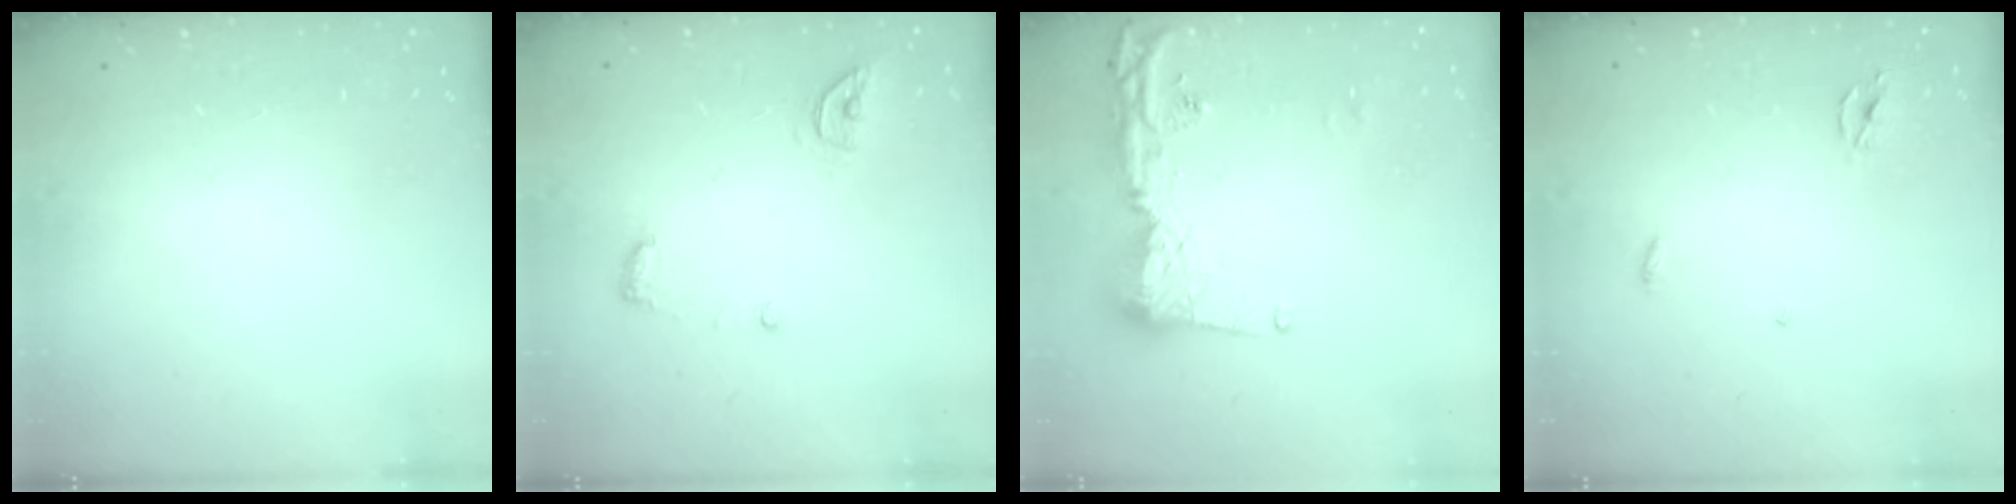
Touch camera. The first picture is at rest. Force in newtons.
{"total": 6.4, "press": 6.4, "slide": 0.6}
{"total": 14.0, "press": 13.9, "slide": 1.3}
{"total": 2.5, "press": 2.5, "slide": 0.1}